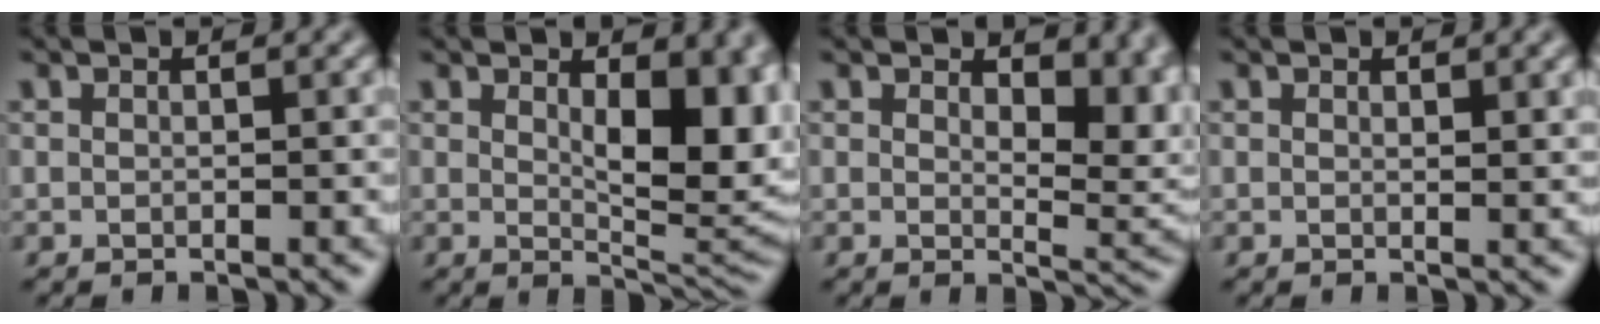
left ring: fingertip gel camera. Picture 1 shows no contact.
{"total": 8.3, "force": [1.4, 3.9, 7.2], "torque": [-0.094, -0.008, 0.031]}
{"total": 5.9, "force": [2.5, 3.0, 4.5], "torque": [-0.050, -0.010, 0.042]}
{"total": 0.9, "force": [0.6, 0.2, 0.6], "torque": [-0.007, -0.002, 0.011]}